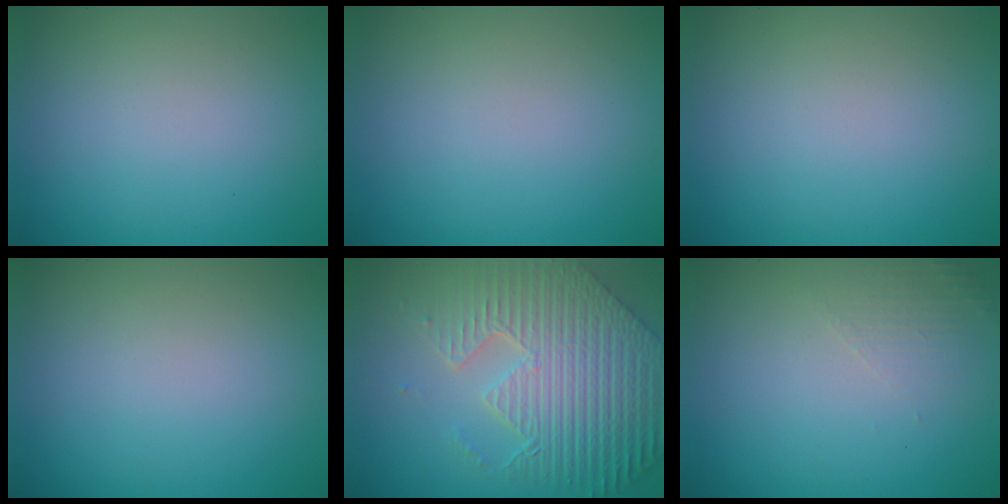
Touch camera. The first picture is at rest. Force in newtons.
{"total": 0.0}
{"total": 0.0}
{"total": 0.0}
{"total": 9.4, "press": 6.5, "slide": 6.8}
{"total": 1.3, "press": 1.2, "slide": 0.4}